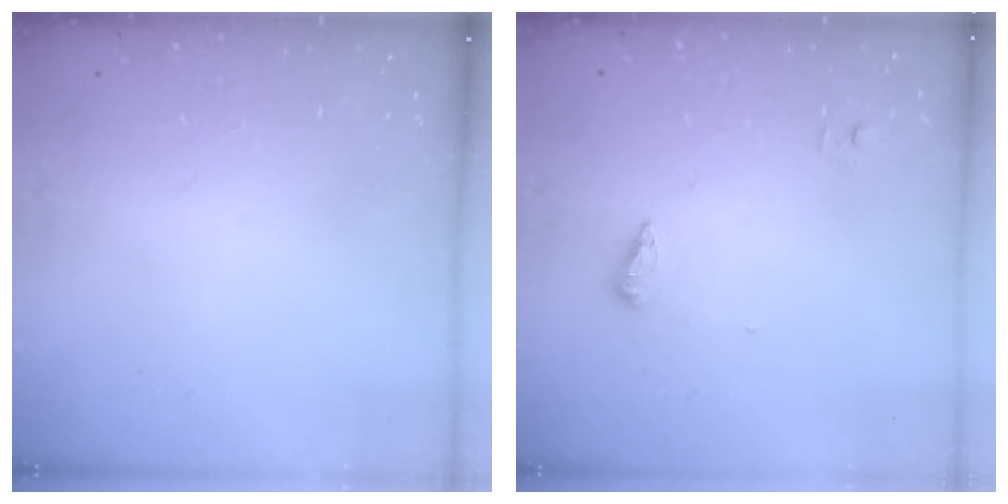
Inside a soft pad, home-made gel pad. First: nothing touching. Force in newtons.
{"total": 5.9, "press": 5.8, "slide": 1.4}